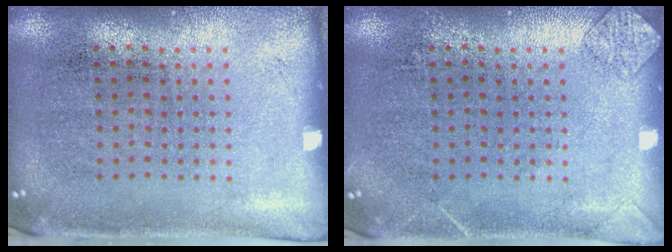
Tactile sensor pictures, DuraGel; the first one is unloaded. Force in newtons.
{"total": 1.3, "press": 1.3, "slide": 0.1}